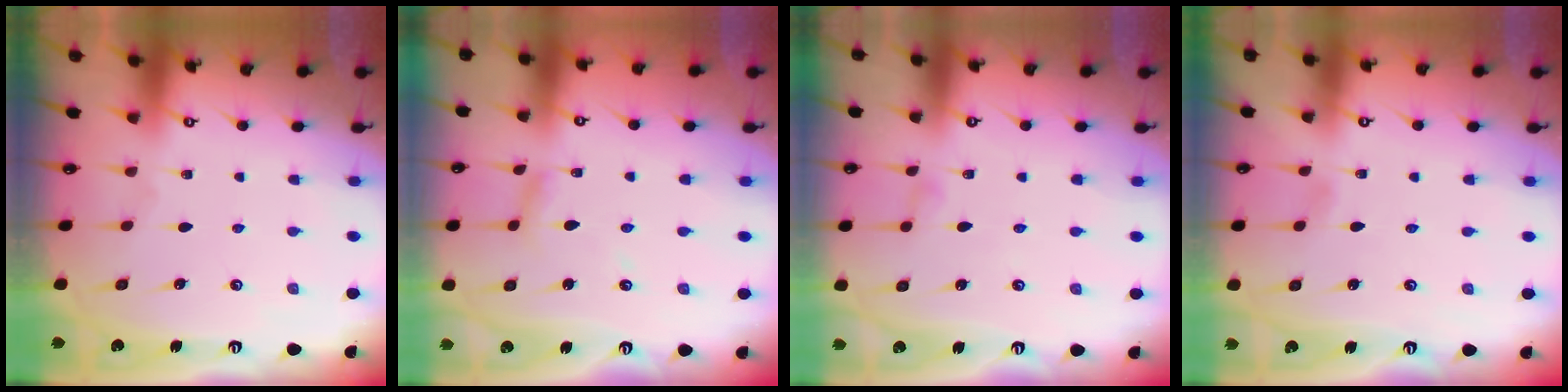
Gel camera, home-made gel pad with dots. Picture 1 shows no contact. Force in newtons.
{"total": 4.8, "press": 4.7, "slide": 0.3}
{"total": 2.5, "press": 2.4, "slide": 0.3}
{"total": 1.8, "press": 1.7, "slide": 0.2}